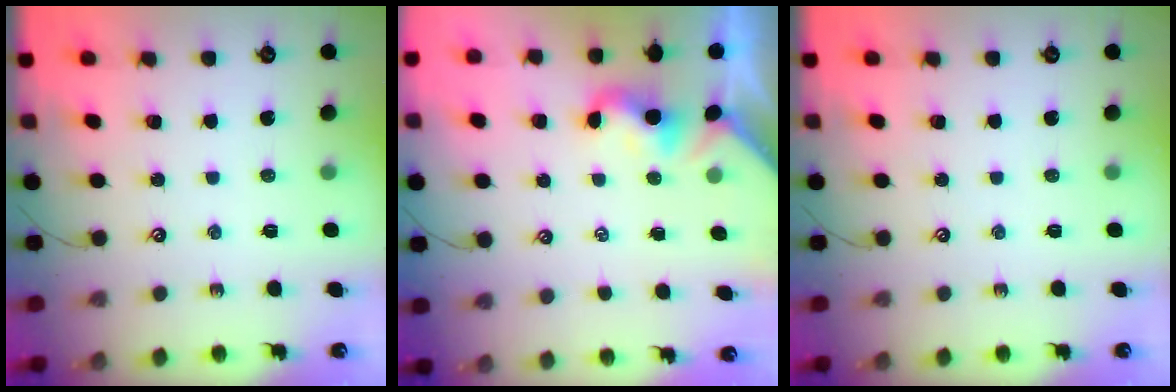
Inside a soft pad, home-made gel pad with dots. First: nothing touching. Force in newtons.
{"total": 2.2, "press": 2.1, "slide": 0.5}
{"total": 0.0}